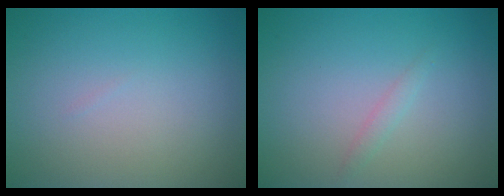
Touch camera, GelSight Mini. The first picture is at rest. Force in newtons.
{"total": 0.8, "press": 0.8, "slide": 0.0}